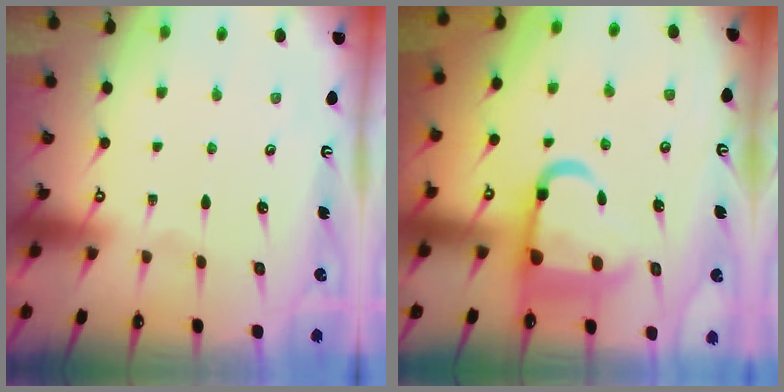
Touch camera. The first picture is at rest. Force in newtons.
{"total": 13.6, "press": 13.5, "slide": 1.6}